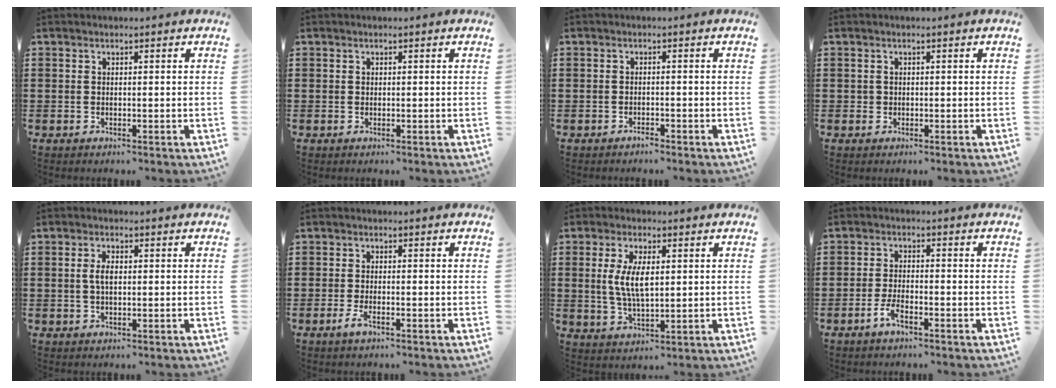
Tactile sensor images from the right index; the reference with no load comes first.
{"total": 0.0}
{"total": 1.1, "force": [-1.1, 0.0, 0.1], "torque": [-0.006, -0.003, -0.022]}
{"total": 0.7, "force": [0.0, 0.6, 0.2], "torque": [-0.005, 0.004, -0.001]}
{"total": 2.8, "force": [0.2, 1.2, 2.5], "torque": [-0.051, 0.006, 0.002]}
{"total": 2.2, "force": [-1.1, 0.4, 1.8], "torque": [-0.047, -0.009, -0.024]}
{"total": 6.4, "force": [0.7, 2.7, 5.8], "torque": [-0.122, 0.007, 0.009]}
{"total": 3.3, "force": [-2.1, 0.9, 2.3], "torque": [-0.054, -0.002, -0.042]}